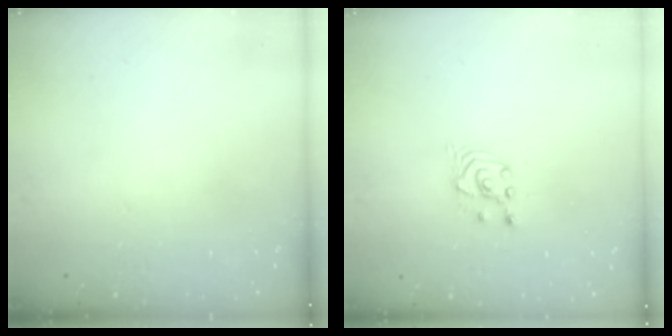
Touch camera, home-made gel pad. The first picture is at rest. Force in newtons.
{"total": 2.6, "press": 2.5, "slide": 0.3}